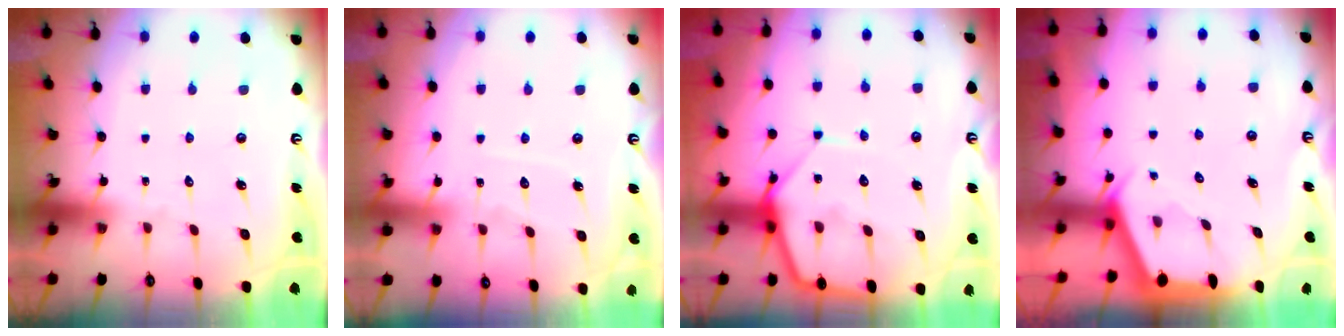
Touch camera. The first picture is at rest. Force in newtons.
{"total": 6.1, "press": 6.1, "slide": 0.6}
{"total": 11.4, "press": 11.3, "slide": 1.0}
{"total": 2.4, "press": 2.4, "slide": 0.3}